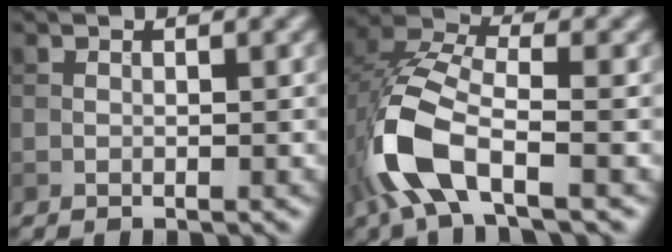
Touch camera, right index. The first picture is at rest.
{"total": 8.8, "force": [-3.5, 4.1, 6.9], "torque": [-0.164, 0.002, -0.080]}